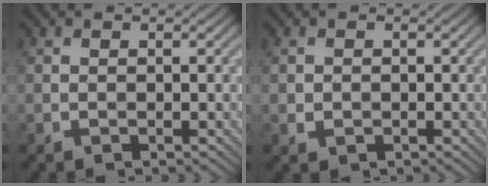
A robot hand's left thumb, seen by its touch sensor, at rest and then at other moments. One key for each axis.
{"total": 1.0, "fx": -0.1, "fy": 1.0, "fz": 0.3, "tx": -0.006, "ty": -0.007, "tz": -0.001}